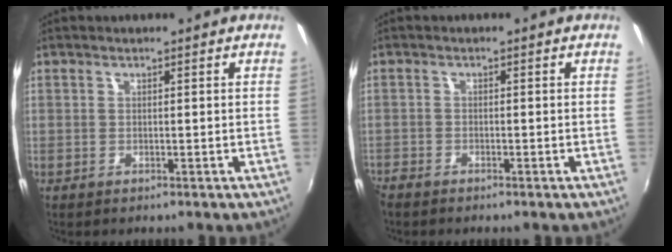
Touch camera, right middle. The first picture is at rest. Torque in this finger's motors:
{"motor_torque": [0.55, -0.67, 0.26, 0.15]}